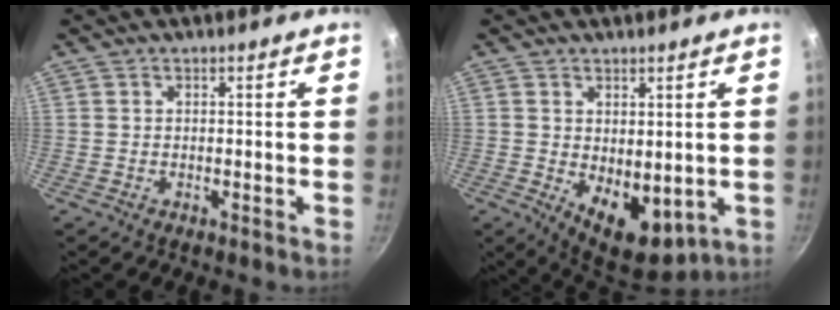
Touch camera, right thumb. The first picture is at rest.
{"total": 9.5, "force": [-0.4, 5.9, 7.5], "torque": [-0.082, -0.022, 0.008]}